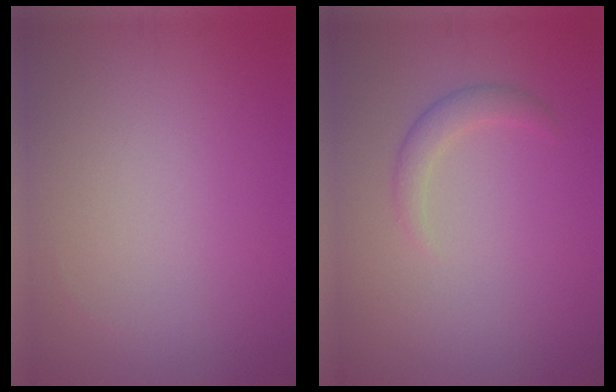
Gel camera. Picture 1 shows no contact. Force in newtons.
{"total": 1.6, "press": 1.6, "slide": 0.1}